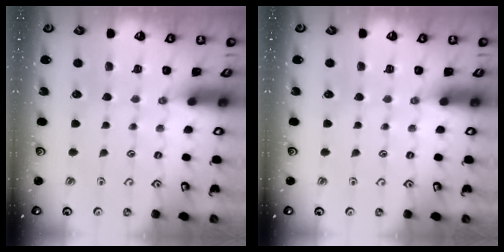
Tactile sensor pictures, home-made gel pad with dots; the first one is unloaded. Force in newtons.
{"total": 0.0}